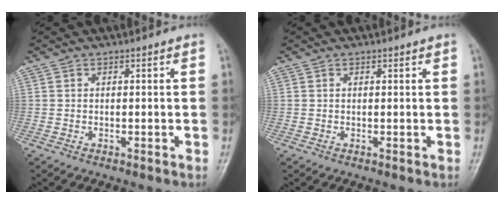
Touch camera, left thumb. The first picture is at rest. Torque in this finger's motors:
{"motor_torque": [-0.04, 0.03, -0.39, -0.30, -0.01]}